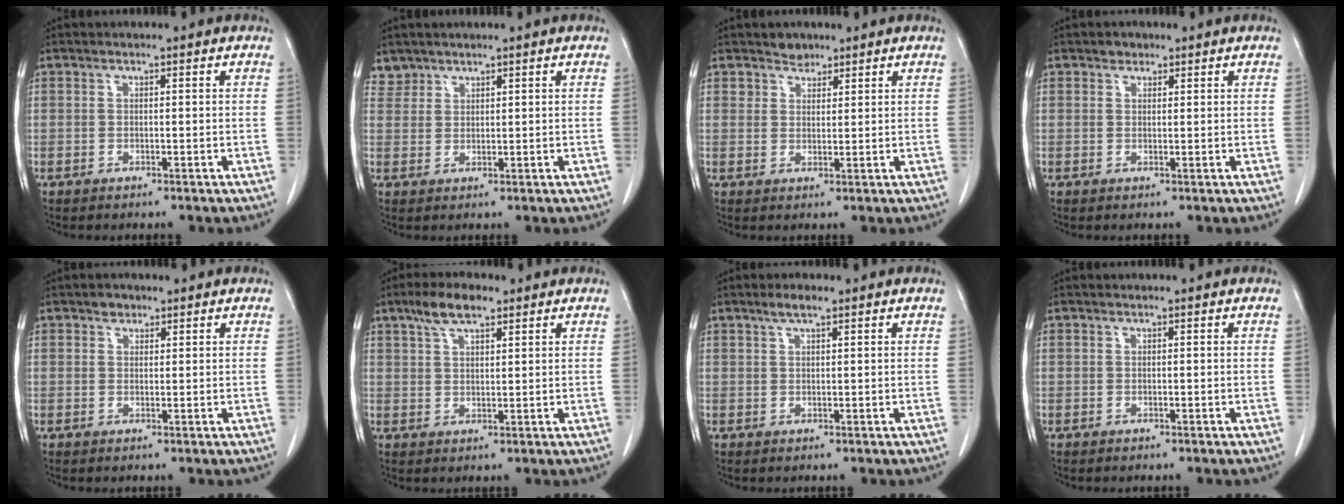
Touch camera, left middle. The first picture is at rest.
{"total": 2.2, "force": [1.9, 1.0, -0.4], "torque": [0.013, 0.007, 0.035]}
{"total": 2.3, "force": [1.8, 1.4, 0.0], "torque": [0.003, 0.003, 0.027]}
{"total": 1.2, "force": [0.9, 0.9, 0.2], "torque": [0.000, -0.001, 0.011]}
{"total": 1.5, "force": [1.0, 1.0, 0.3], "torque": [-0.003, -0.001, 0.014]}
{"total": 5.7, "force": [3.8, 2.0, 3.7], "torque": [-0.075, 0.014, 0.072]}
{"total": 2.3, "force": [1.6, 0.4, 1.6], "torque": [-0.035, 0.007, 0.029]}
{"total": 0.0}